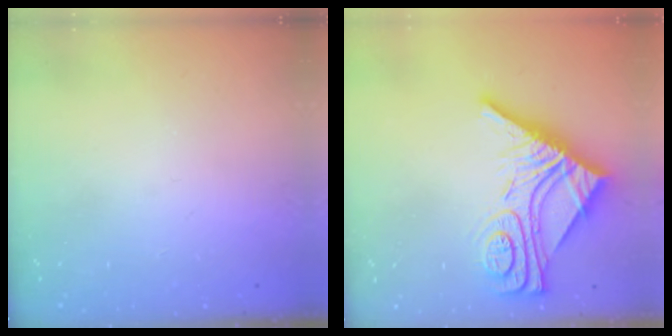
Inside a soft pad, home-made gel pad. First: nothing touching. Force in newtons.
{"total": 14.7, "press": 14.7, "slide": 1.3}